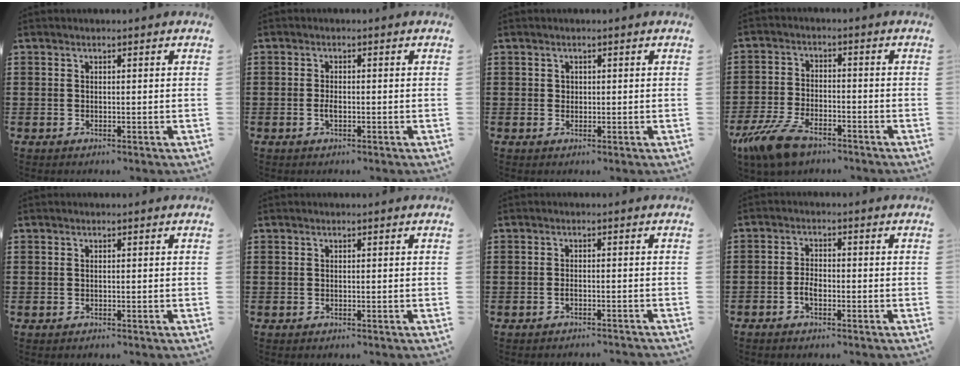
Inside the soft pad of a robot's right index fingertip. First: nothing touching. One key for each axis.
{"total": 1.6, "fx": -0.6, "fy": 0.6, "fz": 1.4, "tx": -0.028, "ty": -0.002, "tz": -0.010}
{"total": 0.7, "fx": 0.3, "fy": 0.6, "fz": 0.2, "tx": -0.005, "ty": 0.001, "tz": 0.007}
{"total": 8.1, "fx": -5.9, "fy": 2.9, "fz": 4.7, "tx": -0.121, "ty": 0.001, "tz": -0.117}
{"total": 0.0}
{"total": 0.0}
{"total": 1.1, "fx": -1.0, "fy": 0.0, "fz": 0.5, "tx": -0.012, "ty": -0.002, "tz": -0.020}
{"total": 2.4, "fx": -1.1, "fy": 1.2, "fz": 1.7, "tx": -0.042, "ty": 0.001, "tz": -0.025}